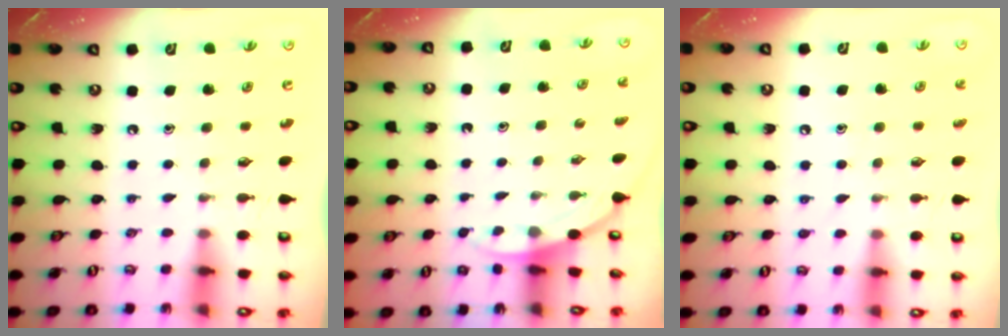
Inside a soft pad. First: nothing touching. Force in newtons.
{"total": 2.6, "press": 2.6, "slide": 0.1}
{"total": 4.4, "press": 4.3, "slide": 0.5}